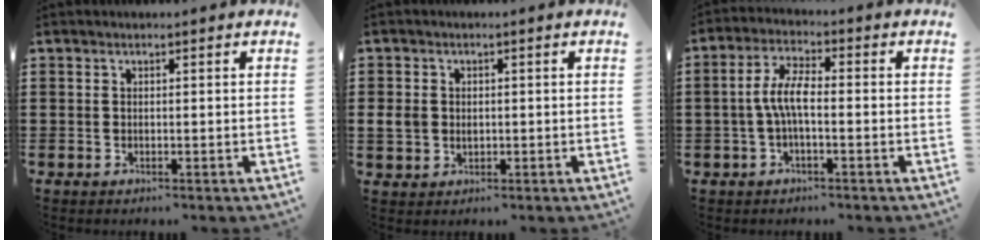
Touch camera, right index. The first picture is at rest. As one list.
[{"total": 2.8, "force": [0.0, 2.4, 1.4], "torque": [-0.048, 0.002, -0.006]}, {"total": 5.7, "force": [-0.9, 1.8, 5.4], "torque": [-0.117, 0.000, -0.023]}]